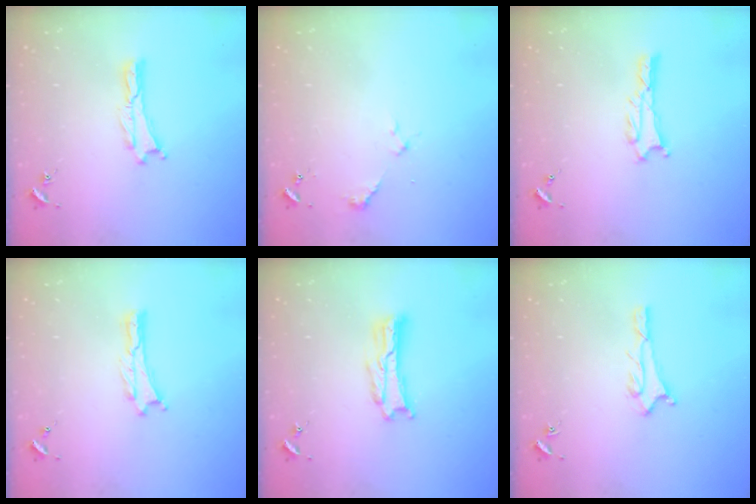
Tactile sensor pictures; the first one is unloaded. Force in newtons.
{"total": 2.3, "press": 2.3, "slide": 0.1}
{"total": 1.3, "press": 1.3, "slide": 0.3}
{"total": 0.0}
{"total": 2.8, "press": 2.7, "slide": 0.4}
{"total": 1.6, "press": 1.6, "slide": 0.1}